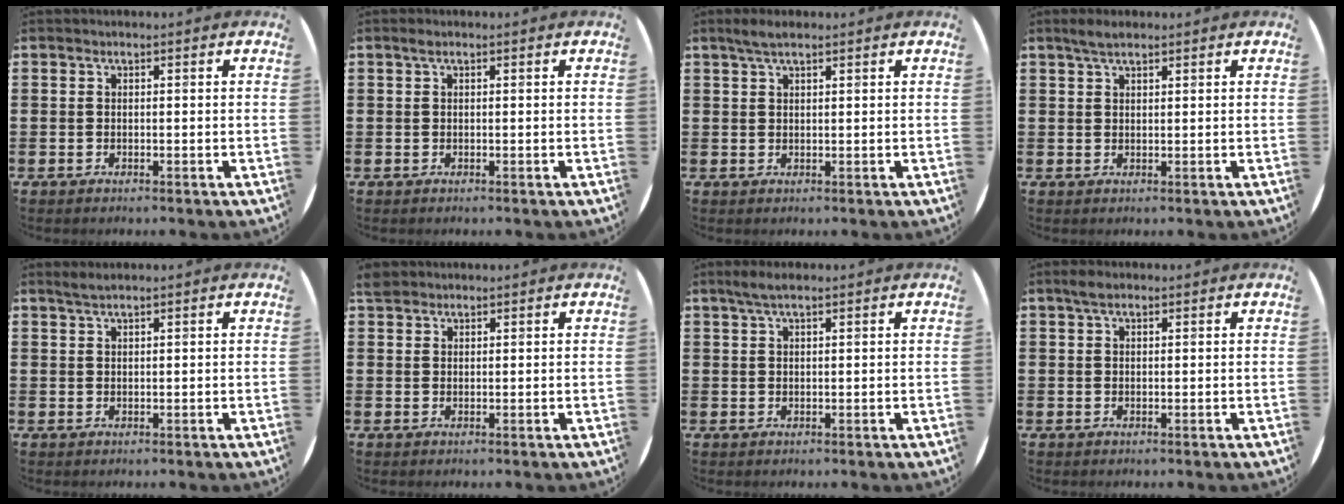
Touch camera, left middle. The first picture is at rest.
{"total": 0.5, "force": [0.3, 0.2, 0.4], "torque": [-0.008, 0.003, 0.005]}
{"total": 2.2, "force": [1.7, 0.4, 1.4], "torque": [-0.029, 0.006, 0.029]}
{"total": 2.2, "force": [1.8, 0.6, 1.1], "torque": [-0.016, 0.003, 0.029]}
{"total": 1.4, "force": [1.2, 0.0, 0.6], "torque": [-0.013, 0.002, 0.022]}
{"total": 1.9, "force": [1.7, 0.7, 0.2], "torque": [0.000, 0.002, 0.033]}
{"total": 2.1, "force": [1.7, 0.3, 1.3], "torque": [-0.027, 0.005, 0.028]}
{"total": 1.6, "force": [1.1, 0.8, 0.8], "torque": [-0.011, 0.003, 0.018]}